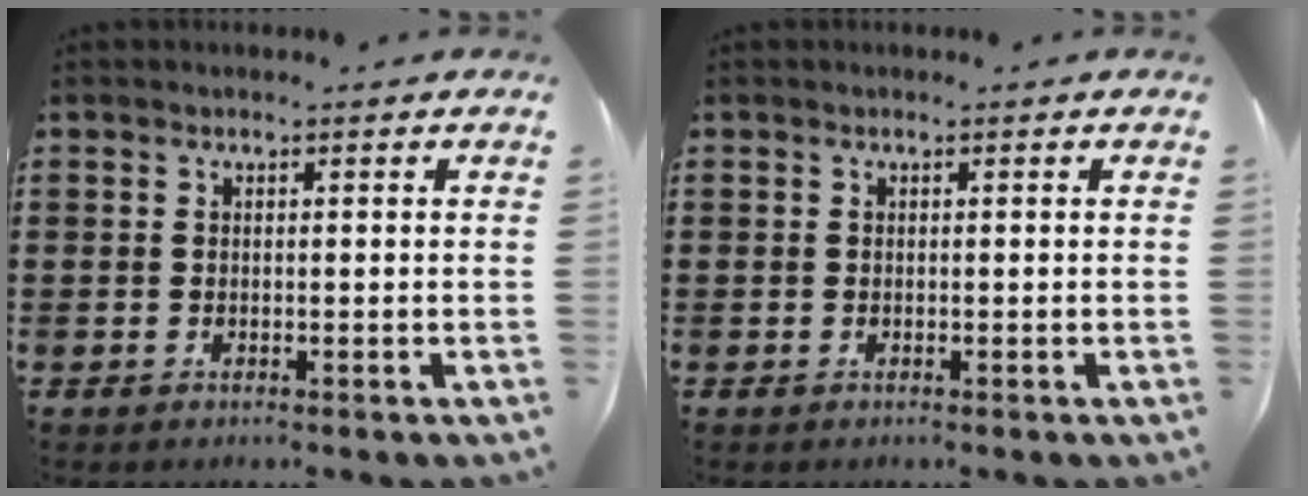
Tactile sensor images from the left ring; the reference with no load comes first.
{"total": 0.0}